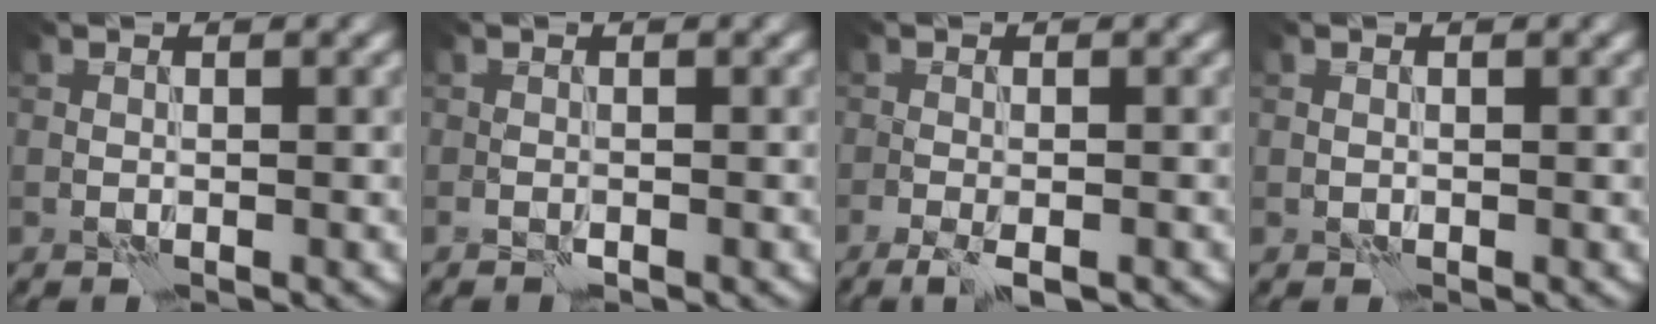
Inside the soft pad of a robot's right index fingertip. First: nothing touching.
{"total": 0.0}
{"total": 3.0, "force": [-1.9, 0.7, 2.3], "torque": [-0.043, -0.004, -0.030]}
{"total": 0.0}